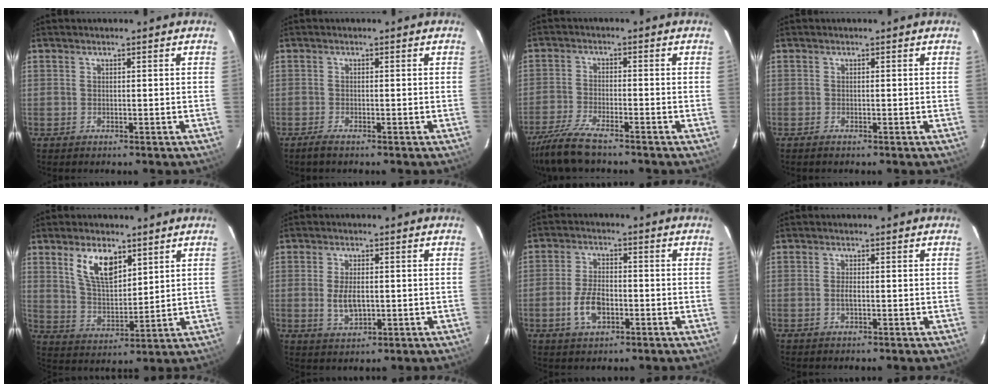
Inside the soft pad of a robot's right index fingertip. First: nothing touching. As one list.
[{"total": 1.8, "force": [-1.4, 0.1, 1.1], "torque": [-0.027, -0.004, -0.028]}, {"total": 9.7, "force": [-8.2, 1.5, 5.0], "torque": [-0.128, -0.023, -0.156]}, {"total": 0.5, "force": [-0.4, 0.0, 0.3], "torque": [-0.005, 0.000, -0.009]}, {"total": 9.8, "force": [5.3, 4.6, 6.9], "torque": [-0.127, 0.006, 0.111]}, {"total": 5.3, "force": [-0.5, 2.8, 4.5], "torque": [-0.089, -0.006, -0.004]}, {"total": 7.0, "force": [-2.5, 3.8, 5.3], "torque": [-0.115, 0.002, -0.043]}, {"total": 1.4, "force": [-0.3, 0.4, 1.2], "torque": [-0.026, -0.002, -0.007]}]